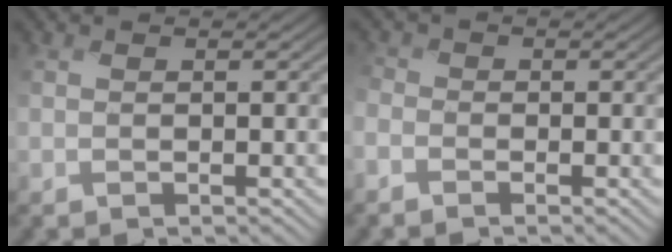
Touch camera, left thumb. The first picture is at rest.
{"total": 2.4, "force": [-1.7, 1.4, 0.8], "torque": [-0.025, -0.002, -0.048]}